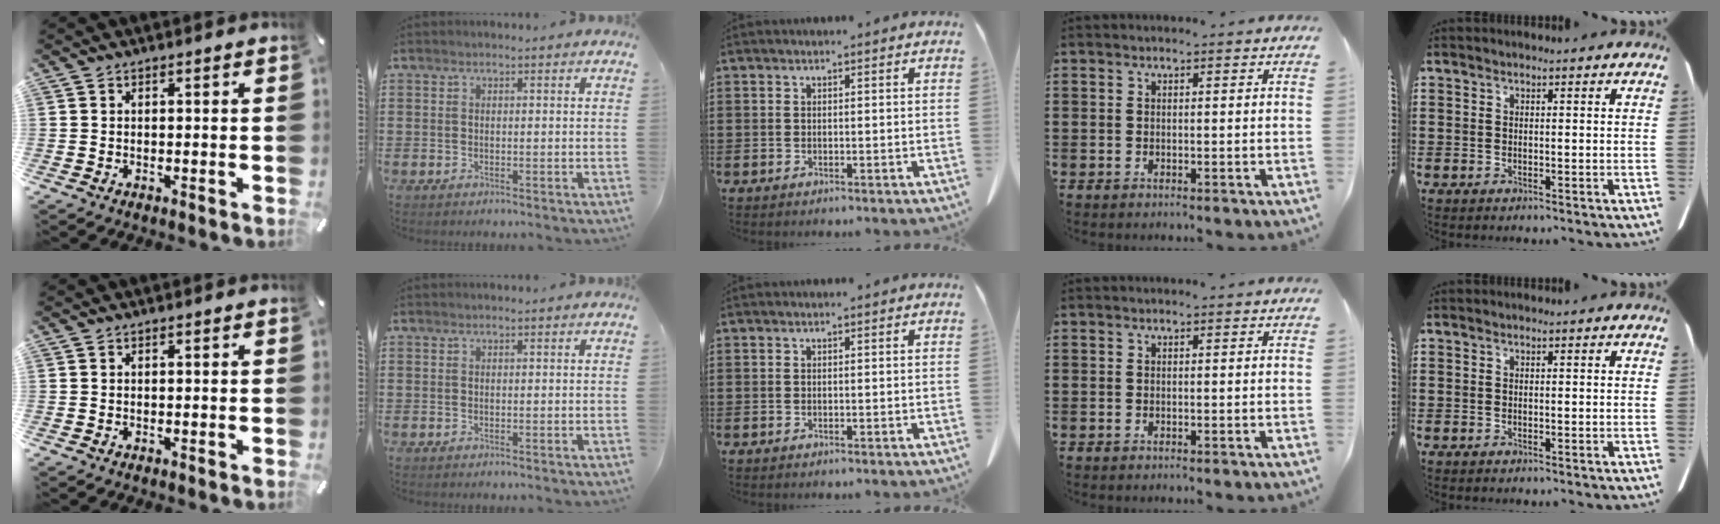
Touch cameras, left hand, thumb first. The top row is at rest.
{}